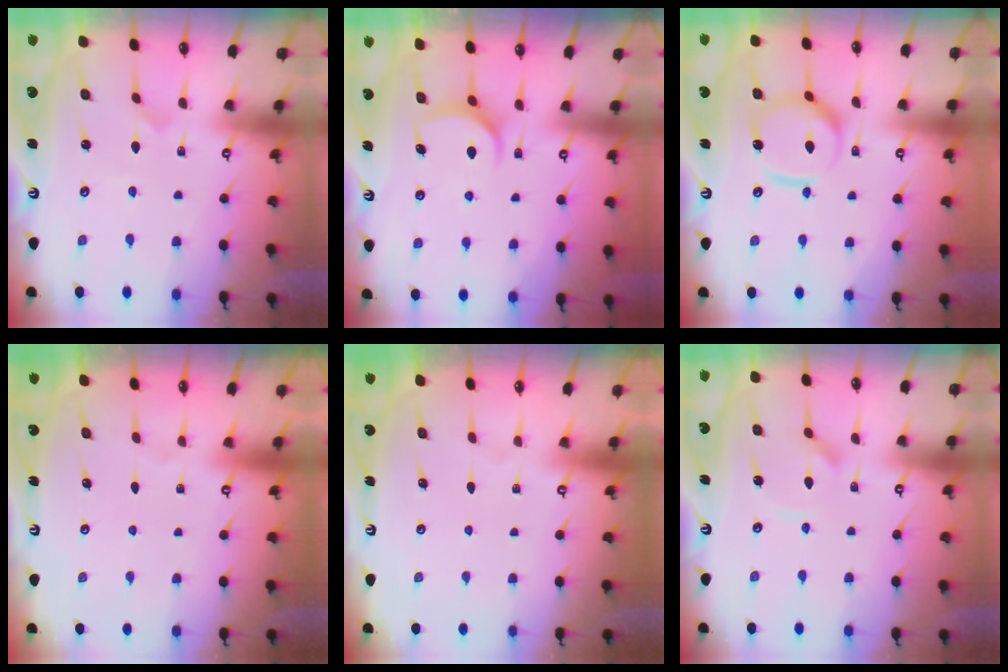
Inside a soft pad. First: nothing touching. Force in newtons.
{"total": 7.0, "press": 6.9, "slide": 0.7}
{"total": 15.0, "press": 14.9, "slide": 1.8}
{"total": 0.0}
{"total": 0.0}
{"total": 6.0, "press": 6.0, "slide": 0.4}